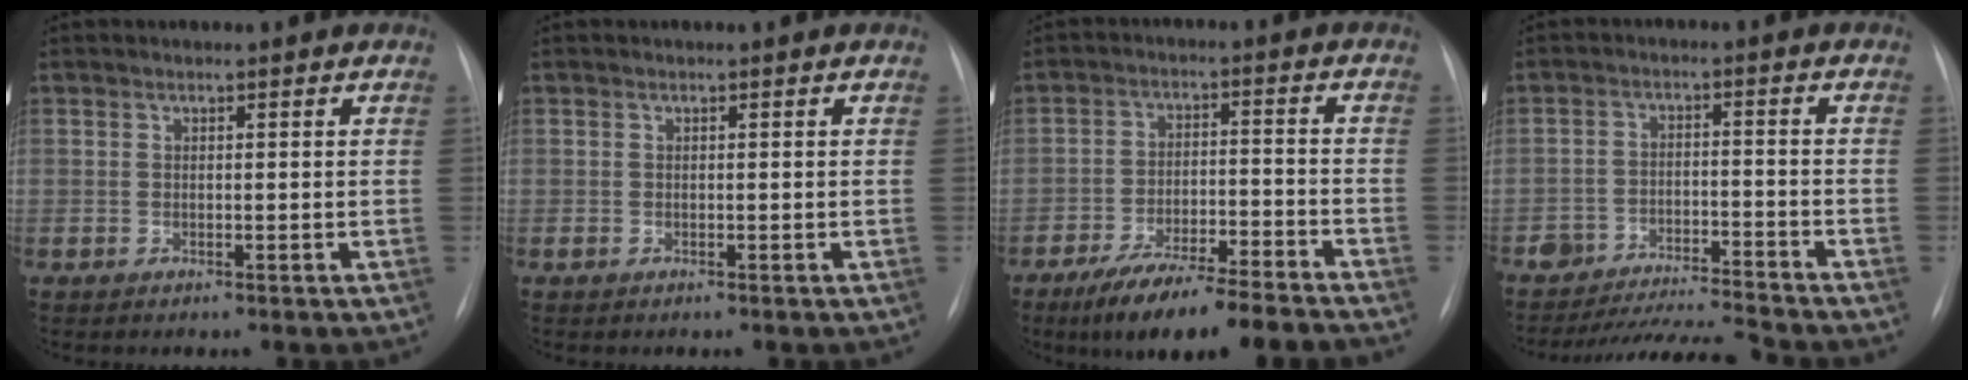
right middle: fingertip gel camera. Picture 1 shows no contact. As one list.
[{"total": 0.0}, {"total": 13.0, "force": [-10.8, 0.8, 7.1], "torque": [-0.108, -0.013, -0.176]}, {"total": 10.4, "force": [-10.2, -0.6, 1.9], "torque": [-0.023, -0.002, -0.169]}]